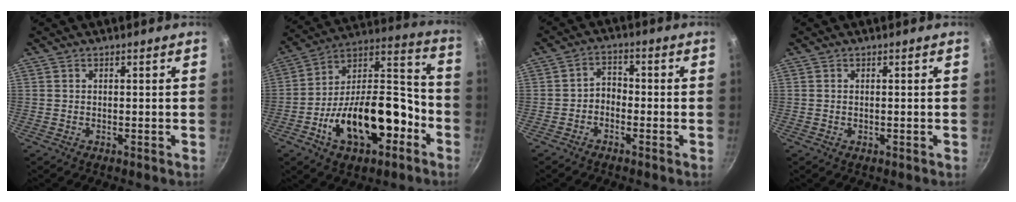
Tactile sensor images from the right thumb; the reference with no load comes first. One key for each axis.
{"total": 23.1, "fx": -8.3, "fy": 12.4, "fz": 17.7, "tx": -0.256, "ty": 0.076, "tz": -0.129}
{"total": 3.4, "fx": -1.5, "fy": 2.4, "fz": 1.8, "tx": -0.018, "ty": 0.024, "tz": -0.034}
{"total": 0.5, "fx": 0.0, "fy": 0.3, "fz": 0.5, "tx": -0.008, "ty": 0.001, "tz": -0.001}